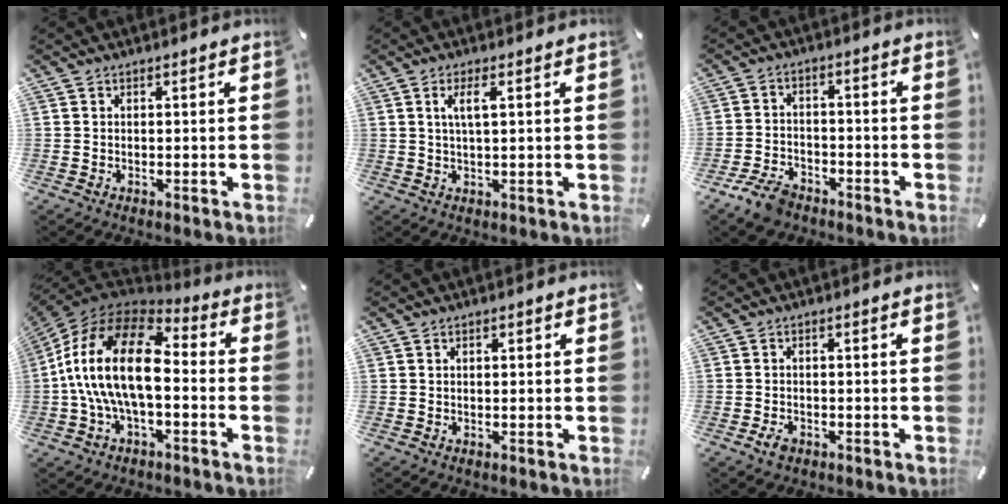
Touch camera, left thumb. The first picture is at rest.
{"total": 3.9, "force": [1.2, 0.8, 3.7], "torque": [-0.076, 0.004, 0.017]}
{"total": 6.8, "force": [-4.8, 3.6, 3.1], "torque": [-0.069, 0.023, -0.092]}
{"total": 21.2, "force": [-1.1, 11.6, 17.7], "torque": [-0.361, 0.024, -0.019]}
{"total": 0.8, "force": [0.2, 0.4, 0.6], "torque": [-0.012, 0.004, 0.002]}
{"total": 2.5, "force": [-1.3, 1.5, 1.5], "torque": [-0.033, 0.004, -0.028]}